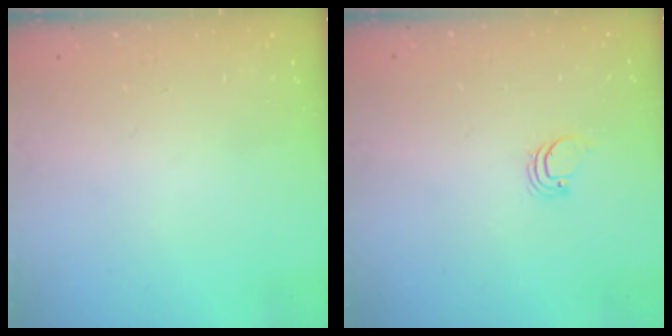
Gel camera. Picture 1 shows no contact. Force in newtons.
{"total": 0.9, "press": 0.9, "slide": 0.1}